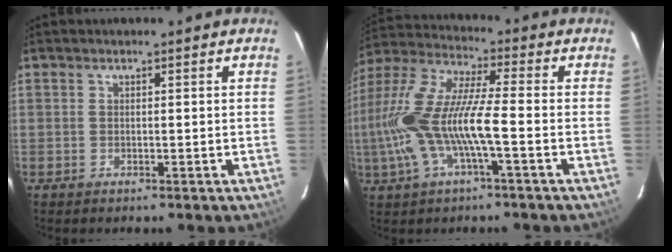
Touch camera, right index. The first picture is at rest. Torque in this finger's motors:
{"motor_torque": [1.23, -0.66, 1.06, 0.21]}